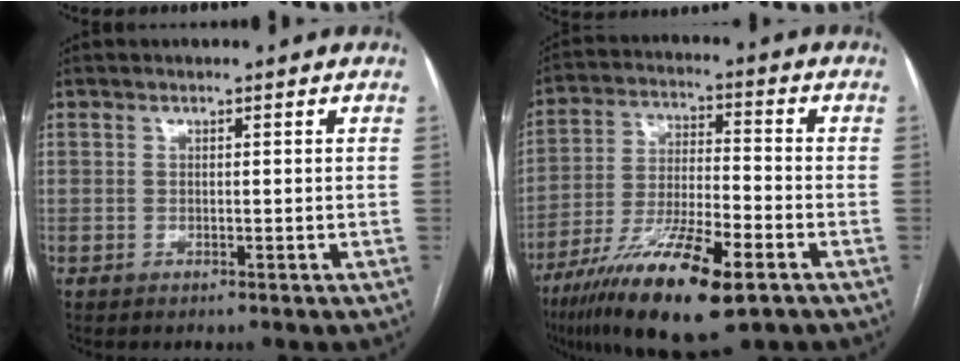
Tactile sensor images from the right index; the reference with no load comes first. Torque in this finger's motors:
{"motor_torque": [1.12, -1.02, 1.05, 0.21]}